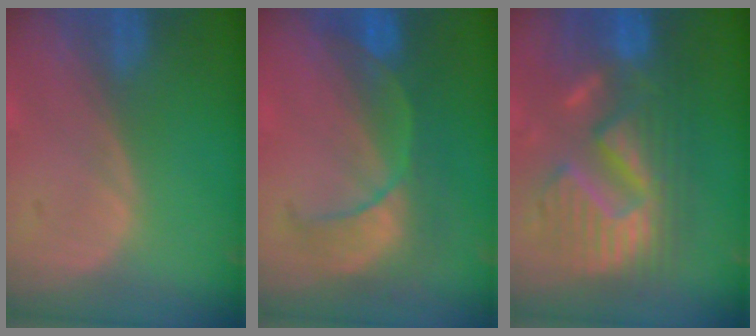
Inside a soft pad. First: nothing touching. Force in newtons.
{"total": 8.1, "press": 7.9, "slide": 2.0}
{"total": 12.7, "press": 12.7, "slide": 1.3}